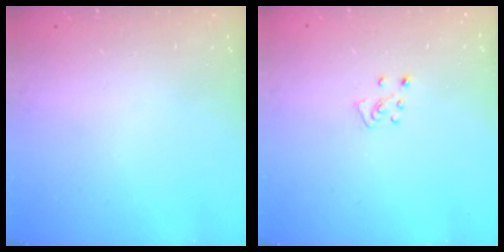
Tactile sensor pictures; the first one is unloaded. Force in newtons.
{"total": 5.0, "press": 5.0, "slide": 0.4}